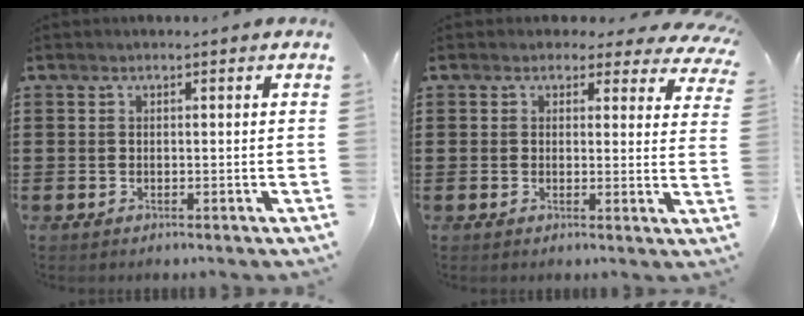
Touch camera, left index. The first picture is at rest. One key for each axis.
{"total": 2.8, "fx": 2.1, "fy": 1.5, "fz": 1.0, "tx": -0.022, "ty": -0.002, "tz": 0.036}